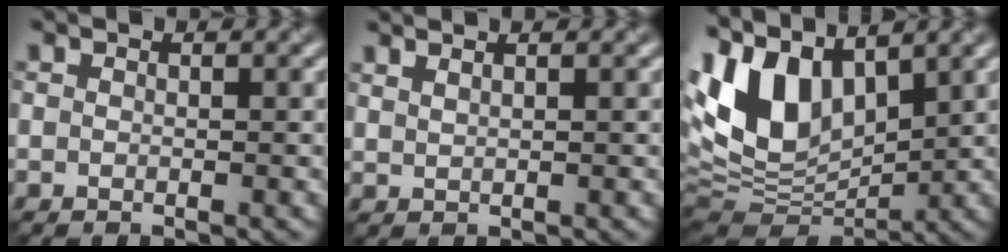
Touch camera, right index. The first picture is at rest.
{"total": 2.1, "force": [1.8, 0.7, 0.6], "torque": [0.005, 0.003, 0.014]}
{"total": 10.1, "force": [4.6, 5.7, 6.9], "torque": [-0.165, 0.015, 0.084]}